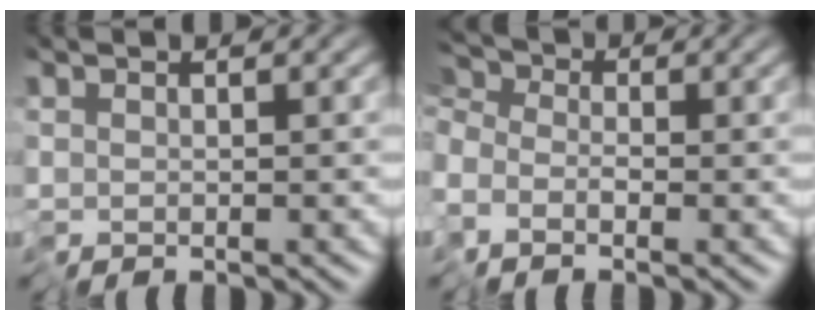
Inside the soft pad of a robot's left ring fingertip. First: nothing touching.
{"total": 4.4, "force": [-2.3, 3.0, 2.3], "torque": [-0.047, -0.003, -0.056]}